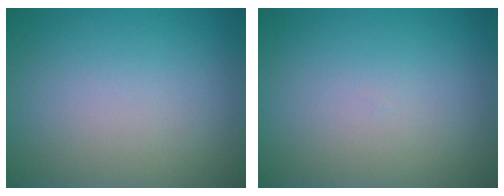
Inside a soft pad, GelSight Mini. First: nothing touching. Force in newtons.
{"total": 0.0}